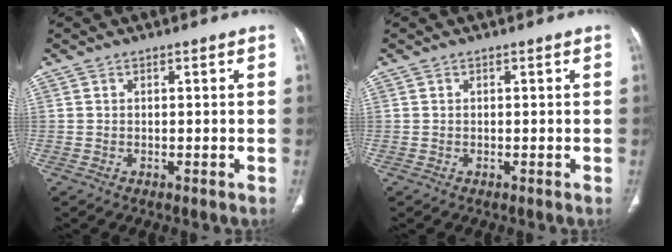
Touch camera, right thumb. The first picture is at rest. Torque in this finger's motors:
{"motor_torque": [0.06, 0.07, 0.18, -0.06, 0.04]}